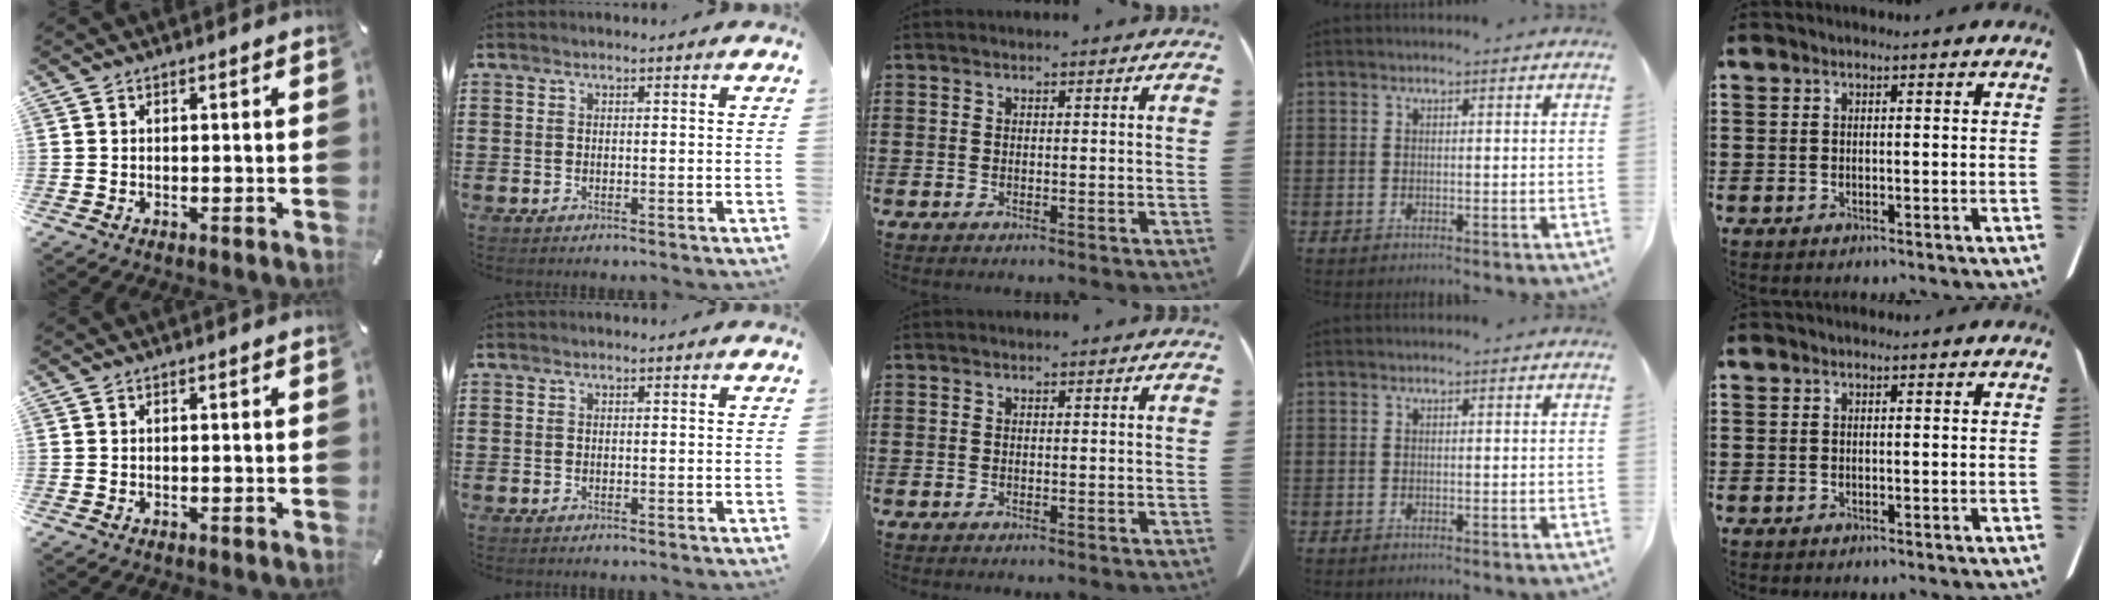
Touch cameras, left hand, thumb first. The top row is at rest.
{}